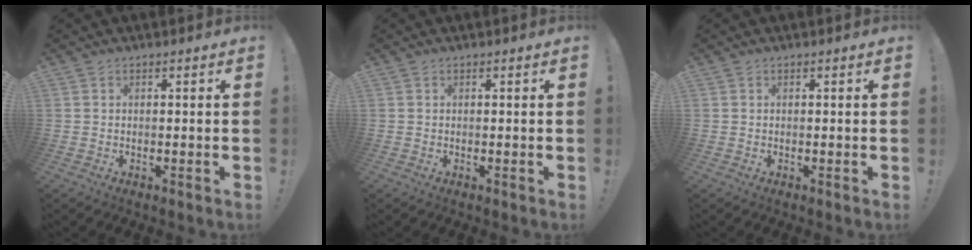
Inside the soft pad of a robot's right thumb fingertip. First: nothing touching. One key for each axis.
{"total": 0.0}
{"total": 0.0}